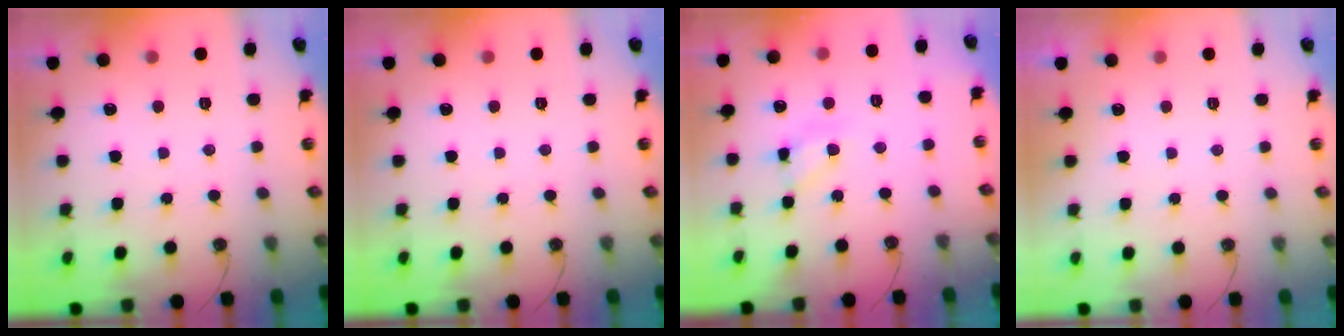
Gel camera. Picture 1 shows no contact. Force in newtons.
{"total": 0.0}
{"total": 8.8, "press": 8.8, "slide": 0.3}
{"total": 0.0}